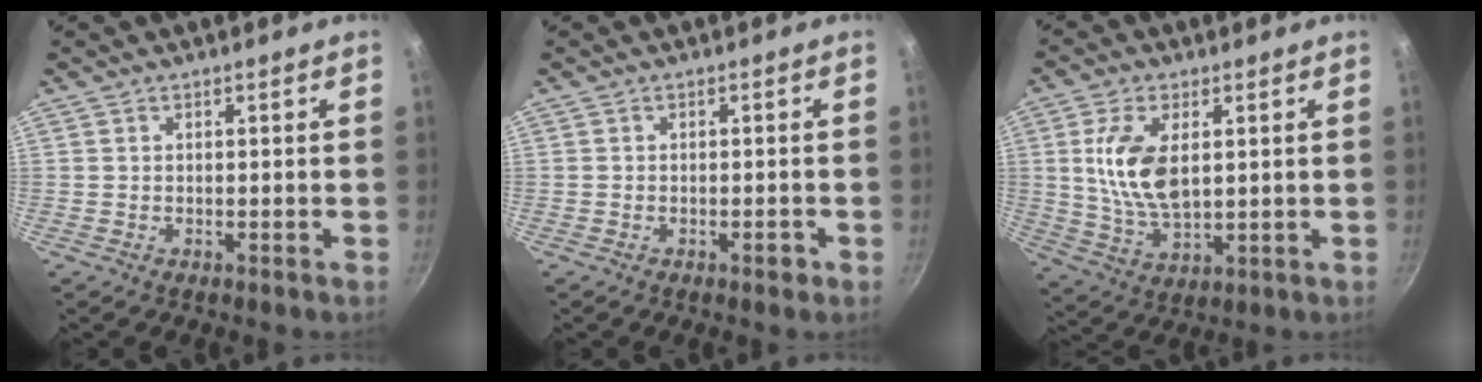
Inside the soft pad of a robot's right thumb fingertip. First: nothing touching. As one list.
[{"total": 1.5, "force": [-0.8, 0.7, 1.0], "torque": [-0.012, 0.010, -0.009]}, {"total": 11.7, "force": [2.2, 6.2, 9.7], "torque": [-0.183, -0.013, 0.048]}]